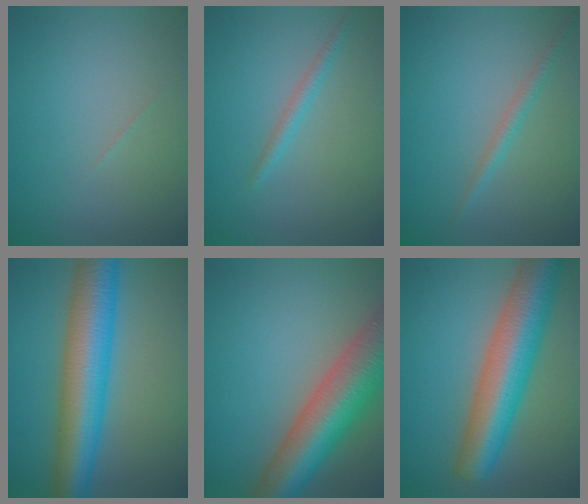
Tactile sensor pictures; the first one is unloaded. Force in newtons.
{"total": 1.4, "press": 1.4, "slide": 0.1}
{"total": 1.4, "press": 1.4, "slide": 0.1}
{"total": 10.0, "press": 10.0, "slide": 0.2}
{"total": 11.3, "press": 11.3, "slide": 0.6}
{"total": 9.6, "press": 9.6, "slide": 0.3}